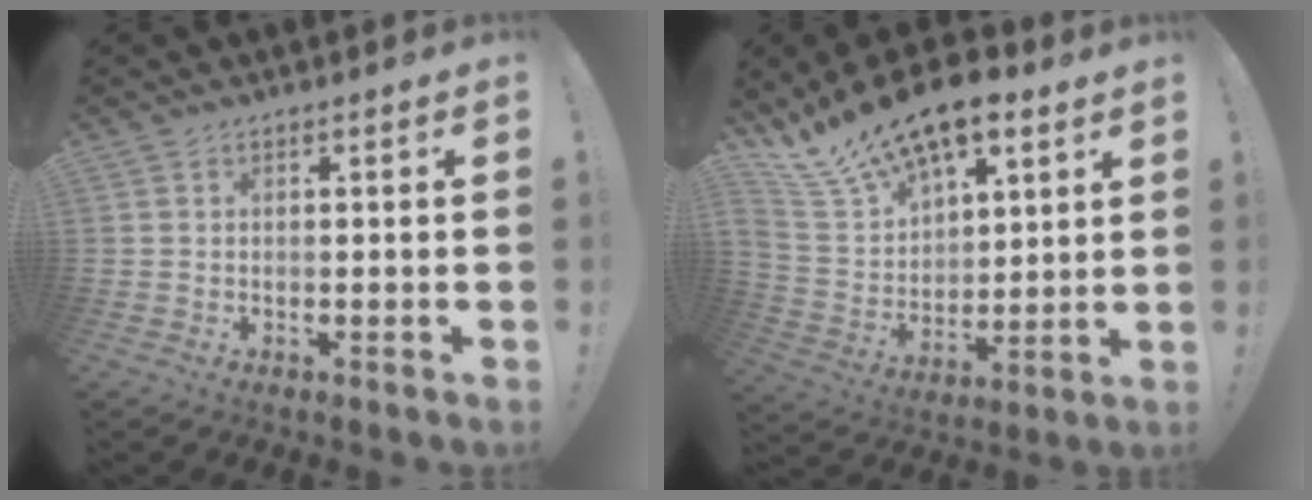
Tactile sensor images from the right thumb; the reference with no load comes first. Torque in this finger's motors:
{"motor_torque": [1.19, 3.41, 0.99, 0.87, 0.52]}